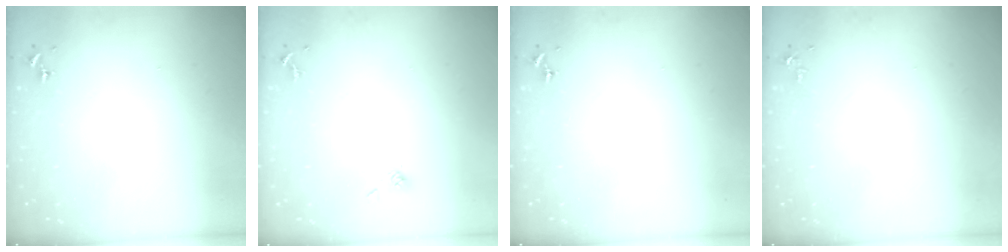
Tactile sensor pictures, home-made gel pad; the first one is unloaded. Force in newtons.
{"total": 4.4, "press": 3.7, "slide": 2.4}
{"total": 0.0}
{"total": 3.5, "press": 3.4, "slide": 0.5}